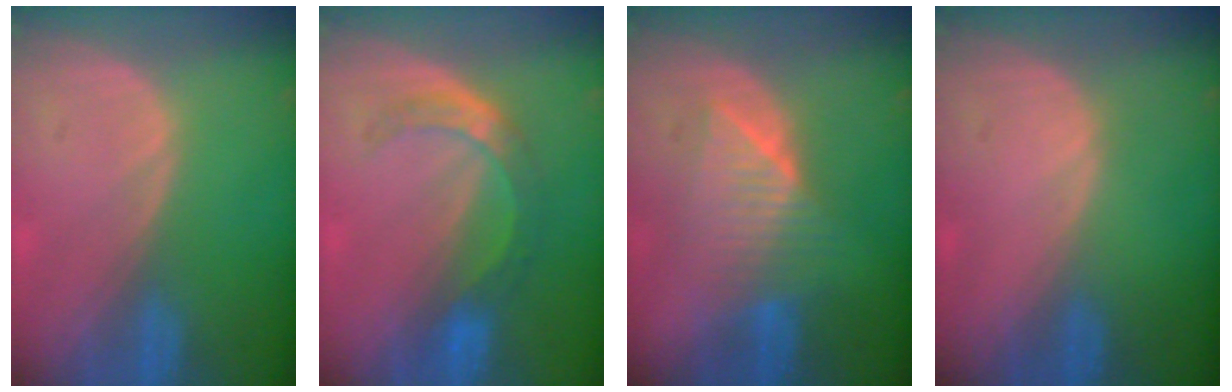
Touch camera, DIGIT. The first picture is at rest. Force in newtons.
{"total": 5.6, "press": 5.2, "slide": 2.1}
{"total": 6.5, "press": 6.4, "slide": 0.9}
{"total": 0.6, "press": 0.1, "slide": 0.6}